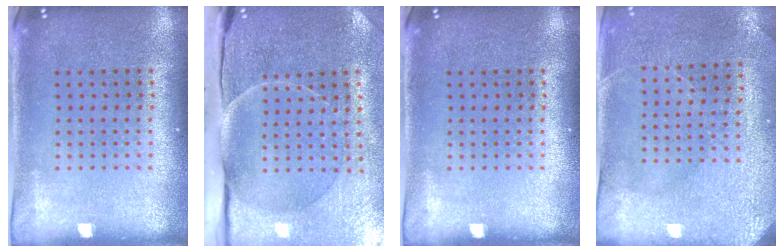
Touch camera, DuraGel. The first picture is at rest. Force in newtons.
{"total": 4.5, "press": 3.8, "slide": 2.3}
{"total": 0.0}
{"total": 2.9, "press": 2.7, "slide": 1.0}